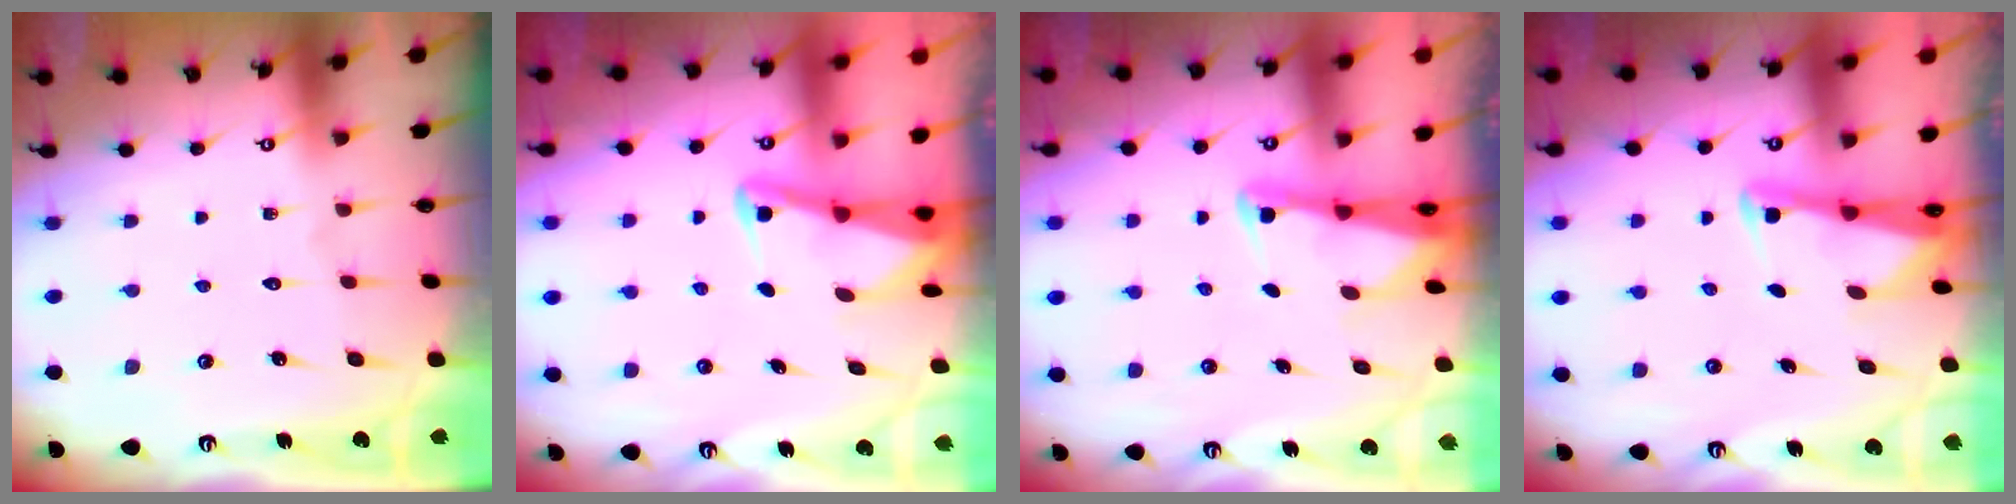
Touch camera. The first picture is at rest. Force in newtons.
{"total": 2.3, "press": 2.3, "slide": 0.3}
{"total": 2.4, "press": 2.4, "slide": 0.3}
{"total": 2.5, "press": 2.5, "slide": 0.3}